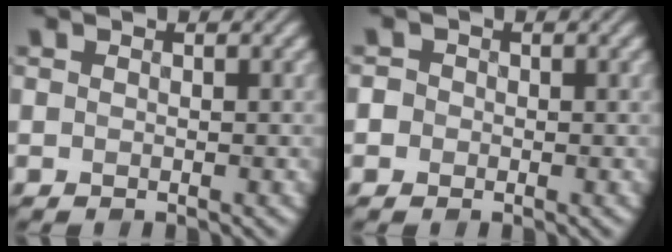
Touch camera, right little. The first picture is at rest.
{"total": 1.9, "force": [0.2, 1.7, 0.6], "torque": [-0.002, 0.011, -0.011]}